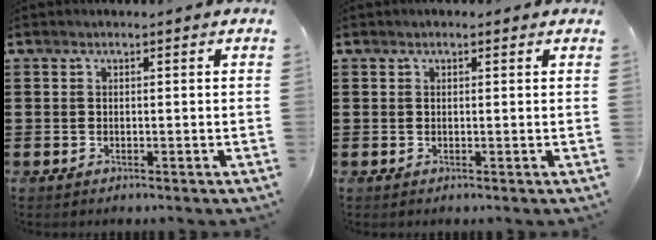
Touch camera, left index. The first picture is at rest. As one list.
[{"total": 0.6, "force": [0.3, 0.3, 0.4], "torque": [-0.008, 0.005, 0.006]}]